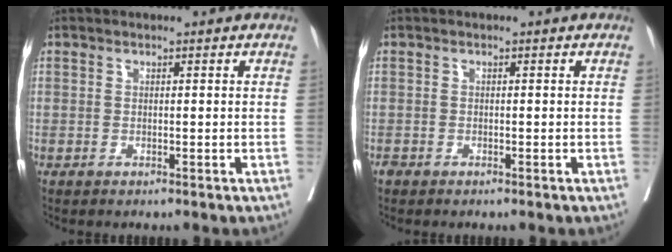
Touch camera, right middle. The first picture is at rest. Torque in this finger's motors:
{"motor_torque": [0.34, -0.29, 0.04, 0.00]}